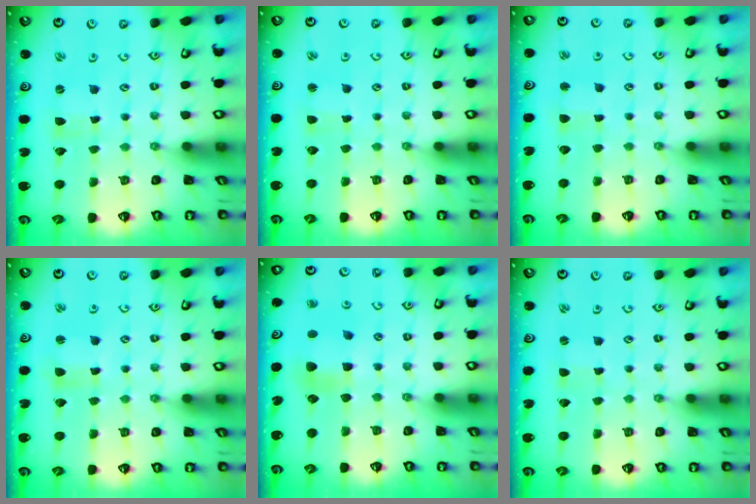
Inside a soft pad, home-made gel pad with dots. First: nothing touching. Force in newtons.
{"total": 1.9, "press": 1.9, "slide": 0.3}
{"total": 2.7, "press": 2.6, "slide": 0.3}
{"total": 2.9, "press": 2.9, "slide": 0.3}
{"total": 5.9, "press": 5.9, "slide": 0.4}
{"total": 0.0}